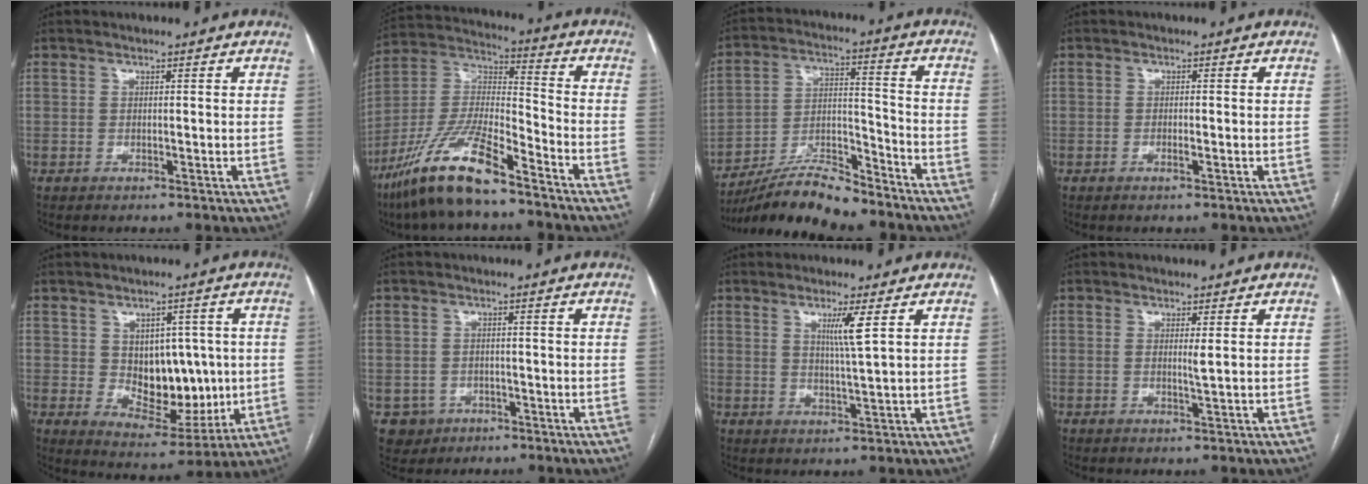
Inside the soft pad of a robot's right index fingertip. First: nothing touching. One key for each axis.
{"total": 15.6, "fx": -11.1, "fy": 2.7, "fz": 10.6, "tx": -0.221, "ty": -0.005, "tz": -0.205}
{"total": 13.5, "fx": -12.1, "fy": 2.0, "fz": 5.7, "tx": -0.097, "ty": 0.011, "tz": -0.215}
{"total": 1.0, "fx": -0.4, "fy": 0.1, "fz": 0.9, "tx": -0.019, "ty": 0.000, "tz": -0.007}
{"total": 10.6, "fx": 0.5, "fy": 6.7, "fz": 8.3, "tx": -0.113, "ty": 0.004, "tz": 0.026}
{"total": 3.9, "fx": -1.6, "fy": 3.6, "fz": 0.2, "tx": 0.001, "ty": 0.009, "tz": -0.021}
{"total": 4.1, "fx": 1.7, "fy": -0.8, "fz": 3.7, "tx": -0.069, "ty": -0.009, "tz": 0.032}
{"total": 1.1, "fx": 0.3, "fy": -0.2, "fz": 1.1, "tx": -0.021, "ty": -0.003, "tz": 0.005}